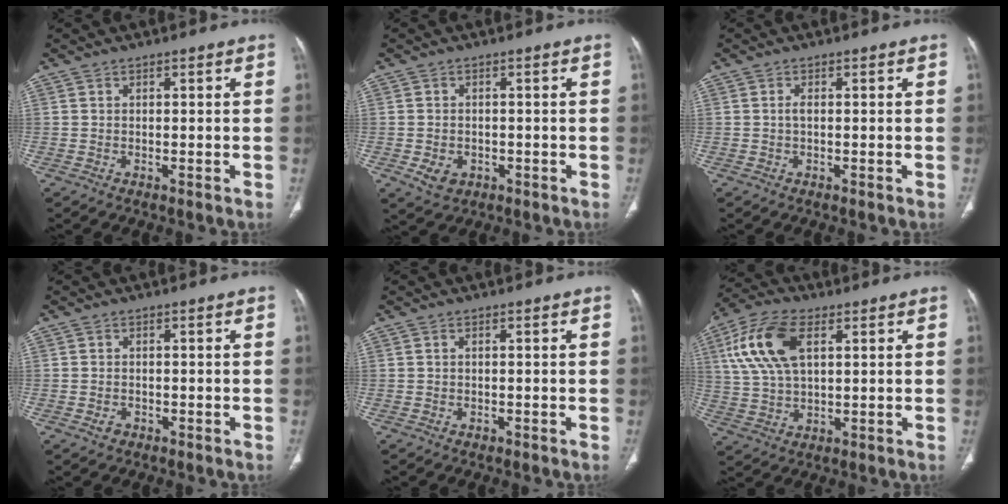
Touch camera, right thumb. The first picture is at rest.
{"total": 4.2, "force": [-1.3, 3.2, 2.2], "torque": [-0.033, 0.004, -0.010]}
{"total": 0.0}
{"total": 1.6, "force": [-0.6, 1.2, 0.7], "torque": [-0.013, 0.007, -0.007]}
{"total": 0.6, "force": [-0.1, 0.4, 0.4], "torque": [-0.008, 0.000, -0.002]}
{"total": 13.5, "force": [4.5, 7.1, 10.6], "torque": [-0.223, 0.006, 0.088]}